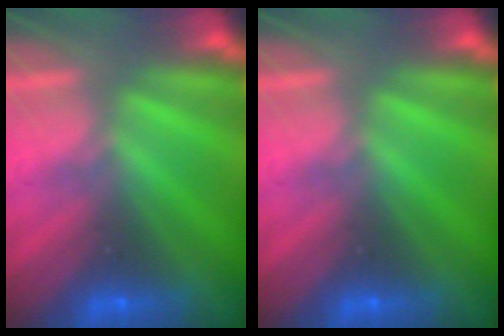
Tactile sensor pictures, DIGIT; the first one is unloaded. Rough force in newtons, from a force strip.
{"total": 0.0}